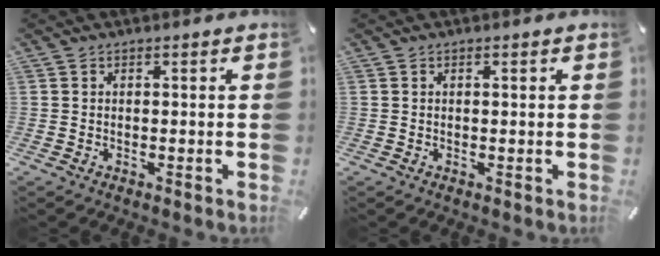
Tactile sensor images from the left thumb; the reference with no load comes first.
{"total": 0.7, "force": [0.1, 0.1, 0.6], "torque": [-0.012, 0.000, 0.002]}